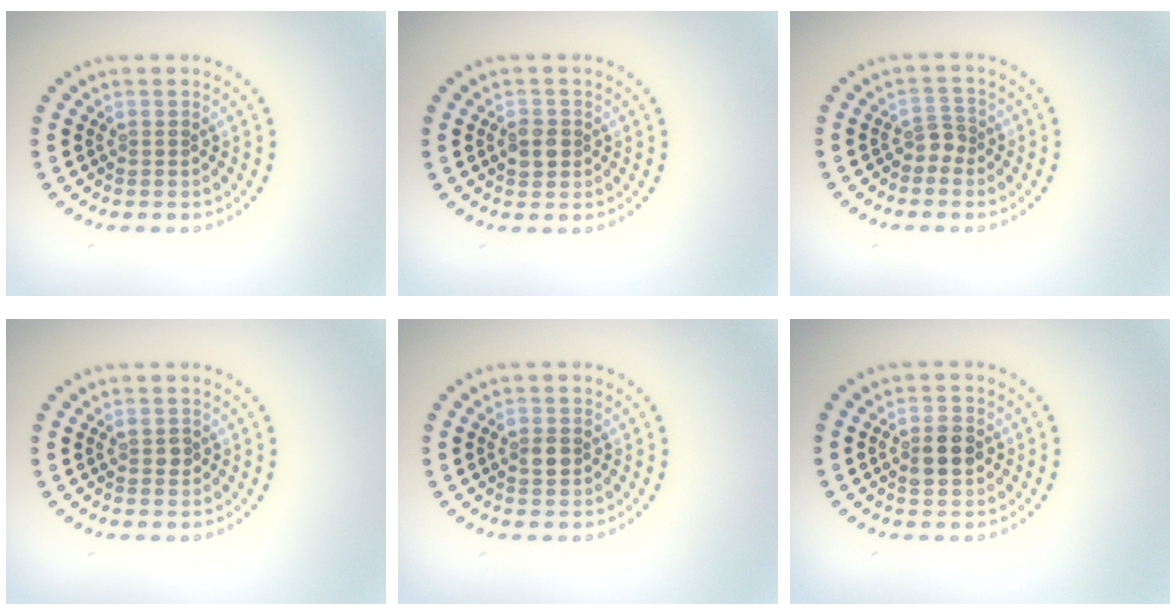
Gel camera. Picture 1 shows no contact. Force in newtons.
{"total": 1.8, "press": 1.7, "slide": 0.4}
{"total": 1.3, "press": 1.0, "slide": 0.8}
{"total": 0.9, "press": 0.9, "slide": 0.1}
{"total": 1.9, "press": 1.9, "slide": 0.1}
{"total": 2.9, "press": 2.9, "slide": 0.2}